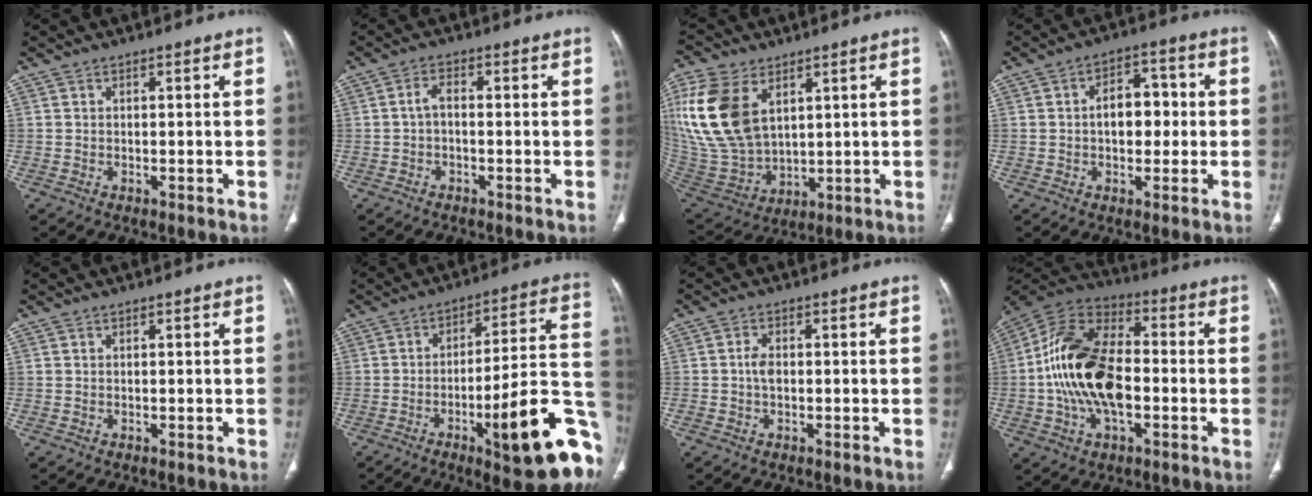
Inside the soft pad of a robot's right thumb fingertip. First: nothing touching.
{"total": 2.5, "force": [-0.4, 1.3, 2.1], "torque": [-0.037, 0.012, -0.012]}
{"total": 21.1, "force": [7.4, 13.4, 14.5], "torque": [-0.315, -0.026, 0.155]}
{"total": 8.4, "force": [0.1, 5.5, 6.3], "torque": [-0.066, 0.025, -0.001]}
{"total": 0.0}
{"total": 23.8, "force": [-9.1, 5.2, 21.3], "torque": [-0.218, 0.045, -0.123]}
{"total": 2.5, "force": [-0.3, 1.7, 1.8], "torque": [-0.027, 0.007, -0.008]}
{"total": 20.0, "force": [-2.0, 11.8, 16.0], "torque": [-0.294, 0.031, -0.039]}